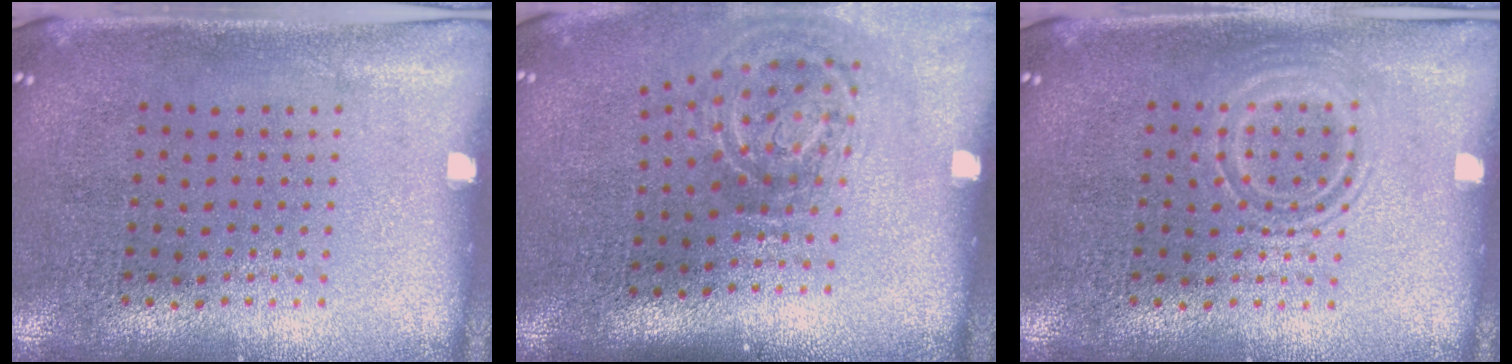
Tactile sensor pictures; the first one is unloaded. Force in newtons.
{"total": 2.0, "press": 1.2, "slide": 1.6}
{"total": 2.1, "press": 2.1, "slide": 0.3}